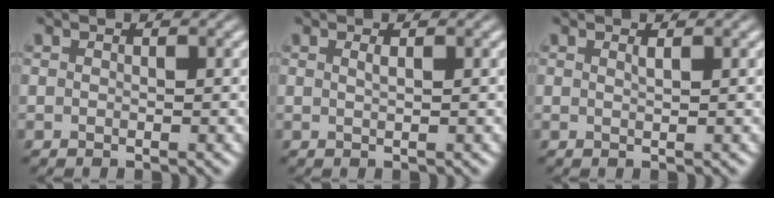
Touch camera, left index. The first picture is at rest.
{"total": 0.8, "force": [0.3, 0.3, 0.7], "torque": [-0.007, 0.002, 0.004]}
{"total": 0.7, "force": [0.4, 0.2, 0.5], "torque": [-0.004, 0.000, 0.006]}